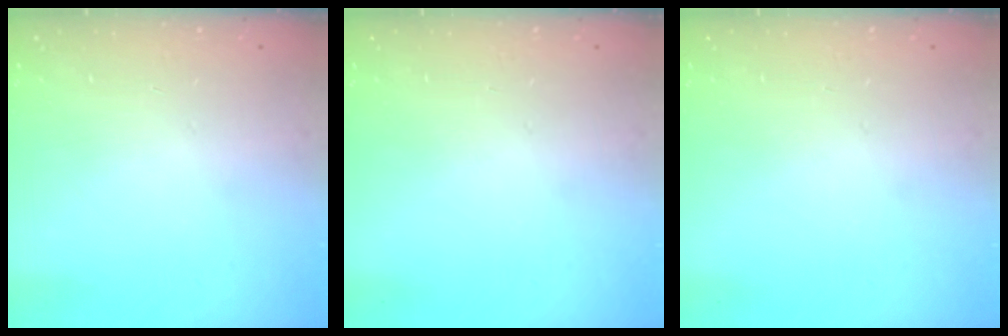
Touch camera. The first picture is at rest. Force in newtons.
{"total": 0.0}
{"total": 0.0}